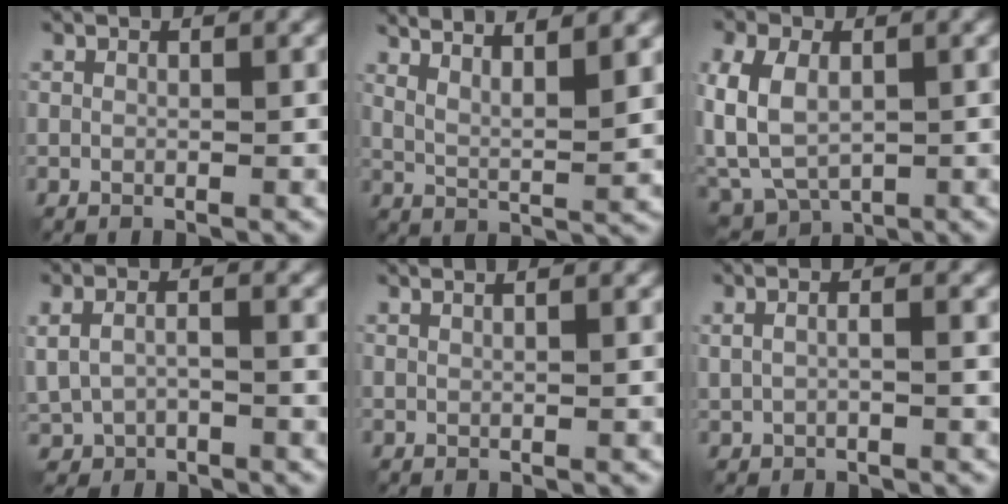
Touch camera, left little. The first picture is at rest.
{"total": 6.9, "force": [4.9, 1.3, 4.7], "torque": [-0.079, 0.013, 0.068]}
{"total": 7.3, "force": [-0.2, 4.4, 5.8], "torque": [-0.137, 0.003, -0.012]}
{"total": 3.4, "force": [-0.3, 2.3, 2.5], "torque": [-0.058, -0.002, 0.000]}
{"total": 2.0, "force": [1.3, 0.7, 1.3], "torque": [-0.003, 0.006, -0.001]}
{"total": 2.3, "force": [0.4, 1.1, 2.0], "torque": [-0.029, 0.007, -0.001]}